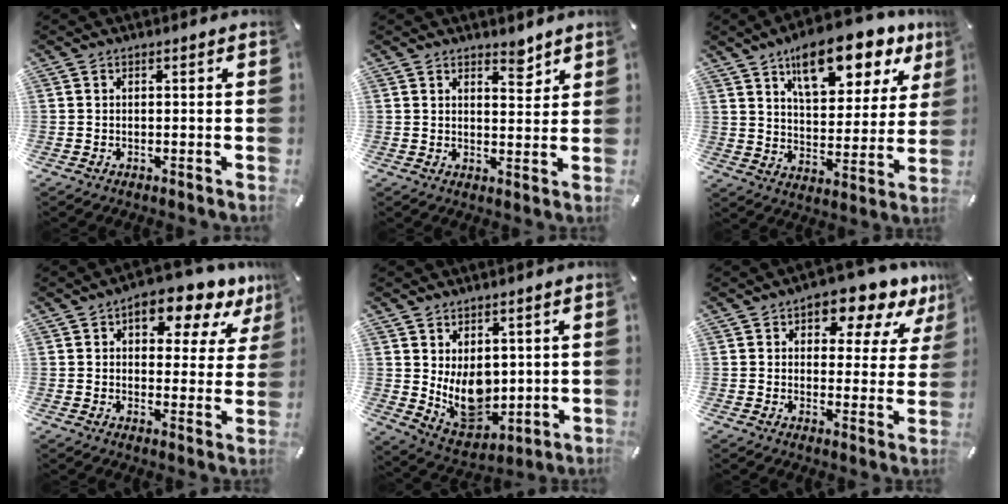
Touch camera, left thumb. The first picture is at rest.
{"total": 4.3, "force": [3.5, 1.8, 1.7], "torque": [0.008, -0.033, 0.054]}
{"total": 15.9, "force": [11.1, 6.9, 9.1], "torque": [-0.123, -0.068, 0.187]}
{"total": 10.7, "force": [6.7, 5.6, 6.1], "torque": [-0.062, -0.042, 0.106]}
{"total": 10.5, "force": [2.0, 8.1, 6.4], "torque": [-0.106, -0.029, 0.046]}
{"total": 9.8, "force": [7.2, 4.9, 4.7], "torque": [-0.056, -0.049, 0.121]}